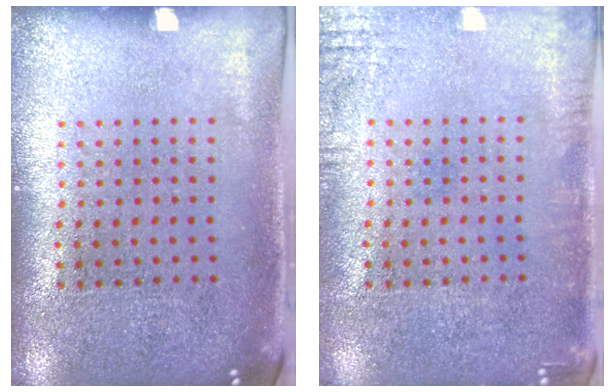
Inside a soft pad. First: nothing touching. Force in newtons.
{"total": 1.8, "press": 1.8, "slide": 0.1}